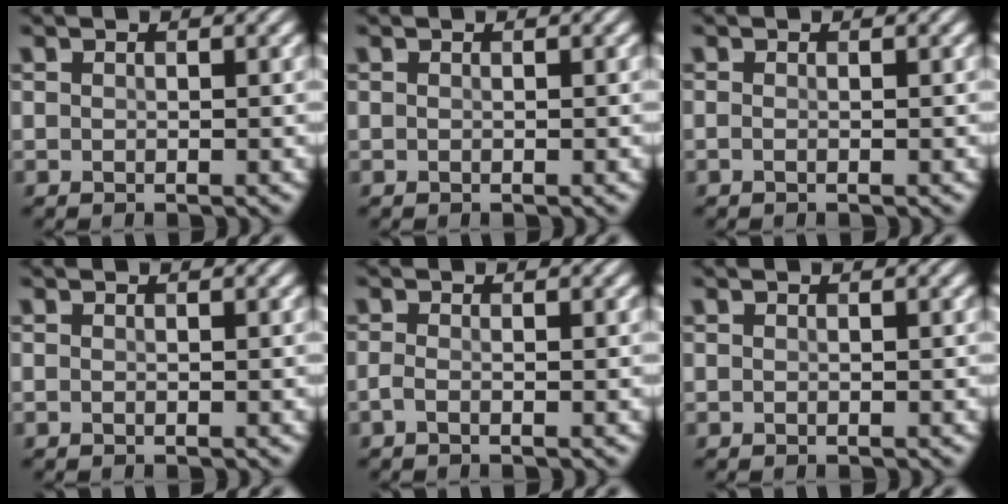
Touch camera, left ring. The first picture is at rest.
{"total": 0.0}
{"total": 0.0}
{"total": 0.0}
{"total": 0.8, "force": [-0.5, 0.1, 0.6], "torque": [-0.018, -0.004, -0.012]}
{"total": 0.0}